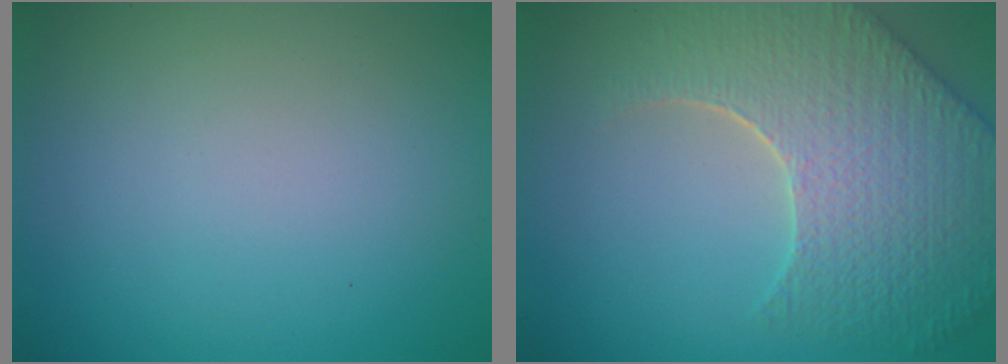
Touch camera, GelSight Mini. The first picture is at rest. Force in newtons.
{"total": 8.6, "press": 6.3, "slide": 5.9}